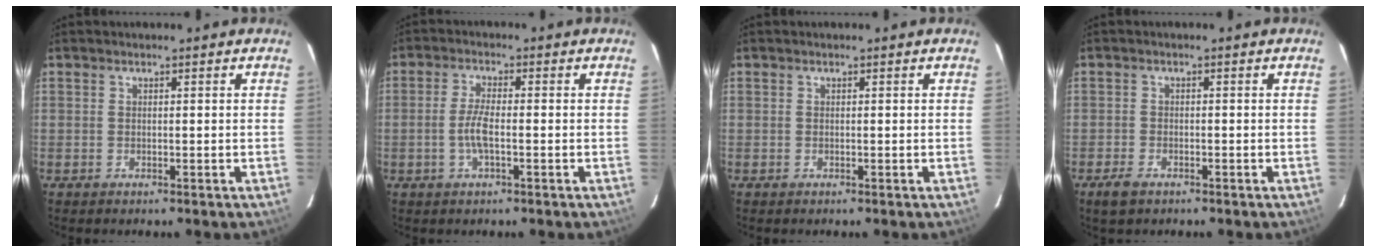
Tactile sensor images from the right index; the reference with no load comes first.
{"total": 4.4, "force": [-1.2, 1.1, 4.1], "torque": [-0.087, 0.001, -0.024]}
{"total": 0.0}
{"total": 3.3, "force": [-2.3, 1.7, 1.7], "torque": [-0.042, -0.006, -0.044]}